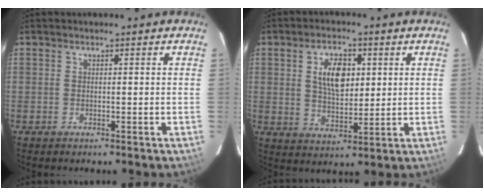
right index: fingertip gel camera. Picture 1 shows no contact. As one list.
[{"total": 8.4, "force": [2.3, 4.4, 6.8], "torque": [-0.121, 0.009, 0.046]}]